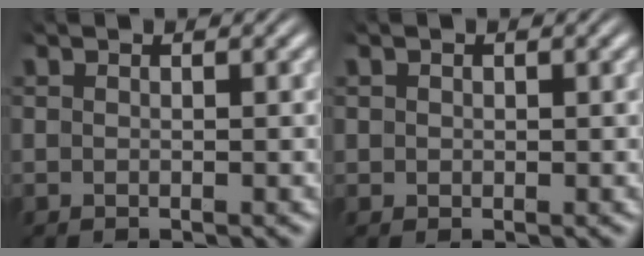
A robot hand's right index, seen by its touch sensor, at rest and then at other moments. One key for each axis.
{"total": 0.8, "fx": 0.2, "fy": 0.7, "fz": 0.2, "tx": -0.008, "ty": -0.007, "tz": 0.008}